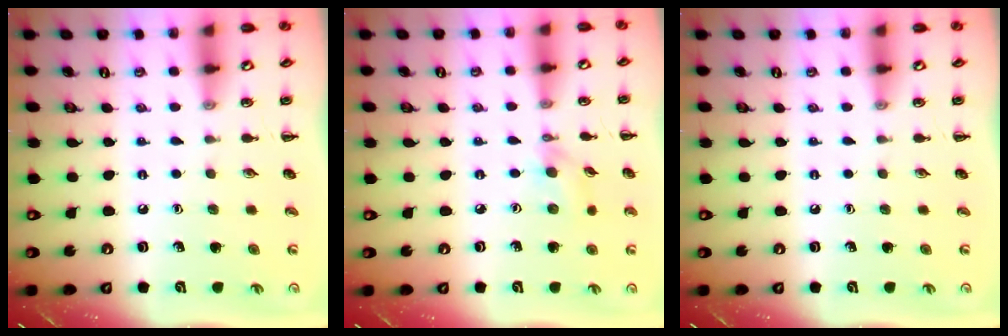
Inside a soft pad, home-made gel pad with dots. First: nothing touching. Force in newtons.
{"total": 3.8, "press": 3.7, "slide": 1.1}
{"total": 0.0}